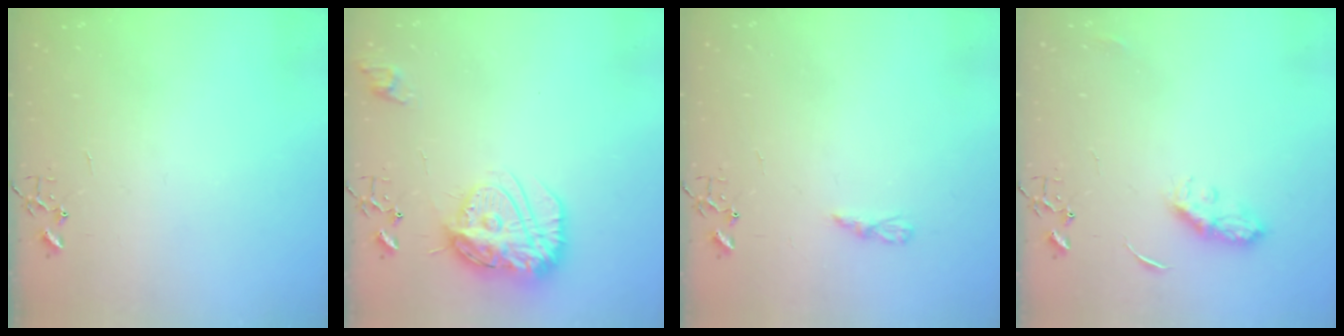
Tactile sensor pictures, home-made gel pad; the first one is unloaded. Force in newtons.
{"total": 16.5, "press": 16.5, "slide": 1.6}
{"total": 3.5, "press": 3.5, "slide": 0.4}
{"total": 7.2, "press": 7.2, "slide": 0.3}